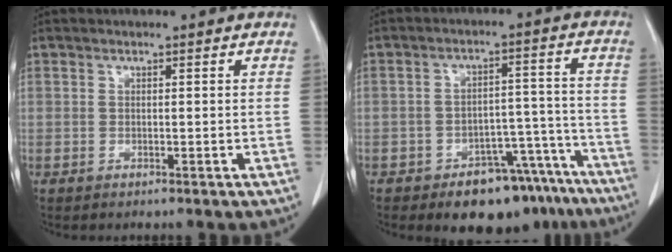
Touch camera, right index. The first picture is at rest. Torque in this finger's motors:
{"motor_torque": [0.39, -0.28, 0.18, 0.02]}